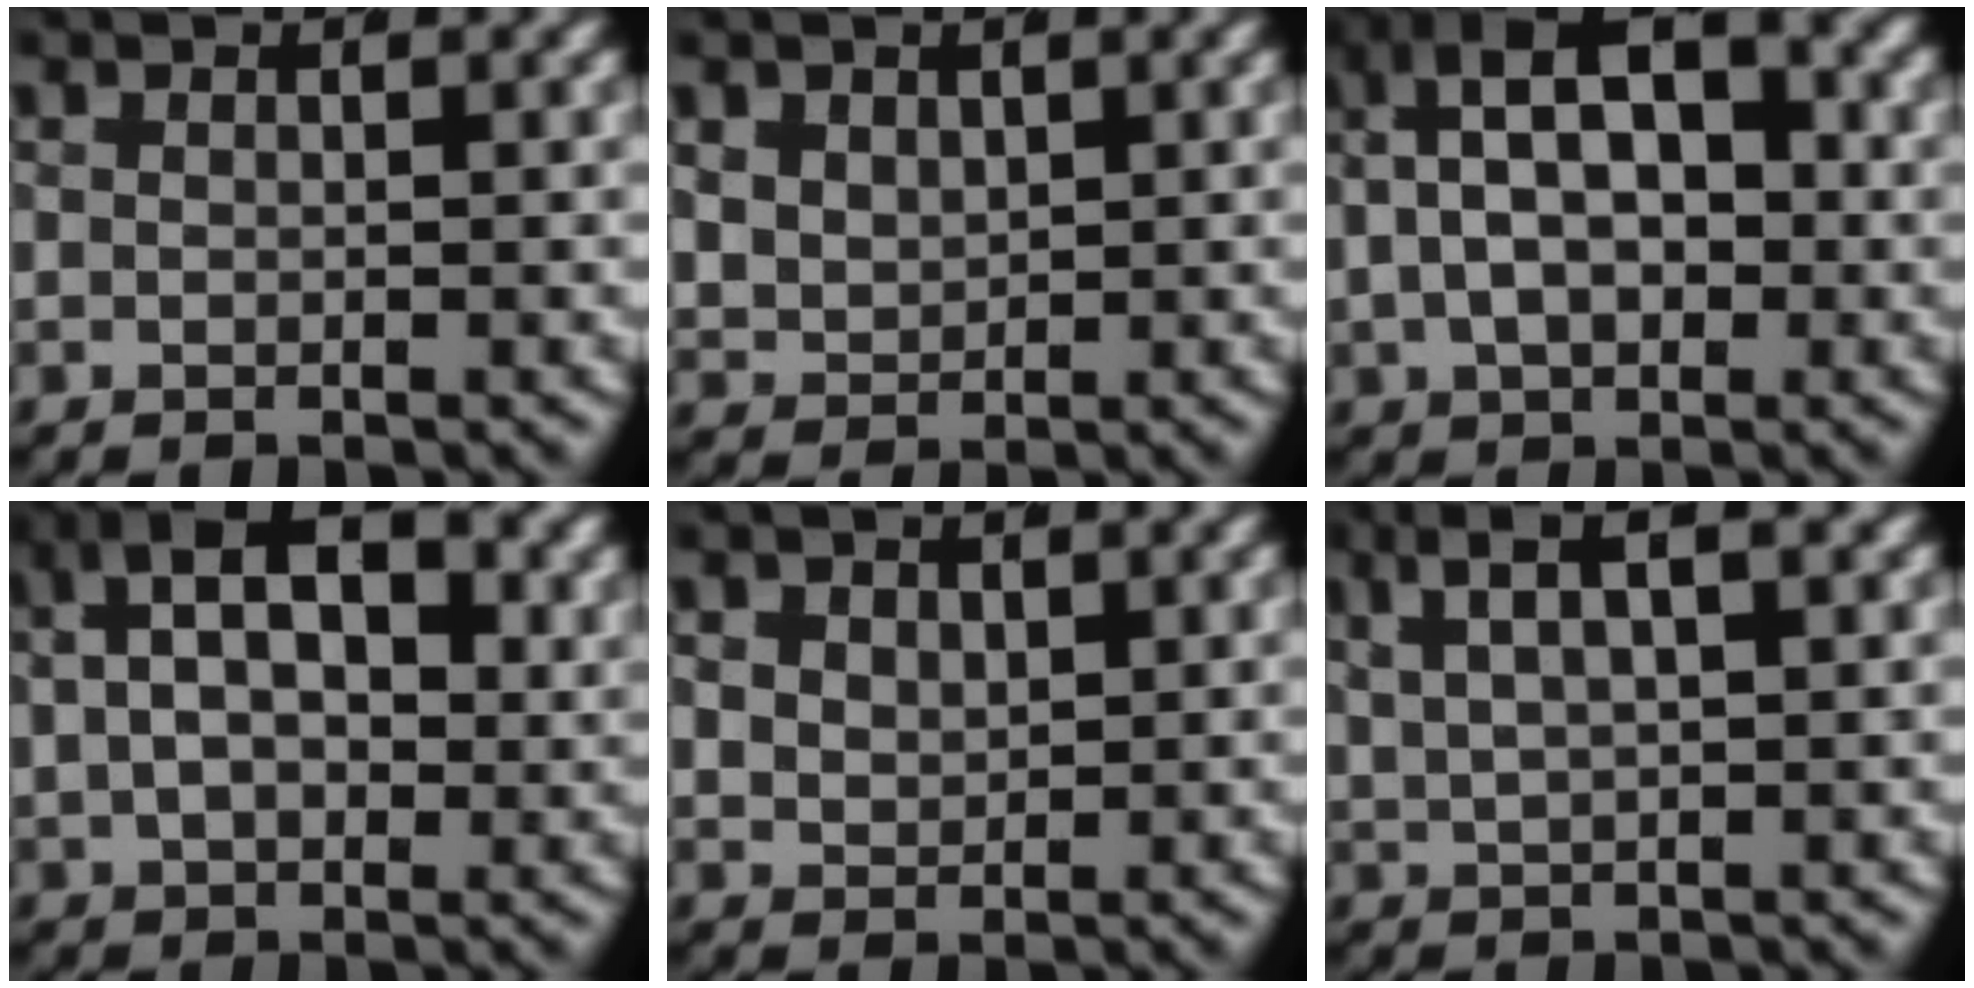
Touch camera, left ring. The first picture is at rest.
{"total": 4.5, "force": [0.3, 4.1, 1.7], "torque": [-0.077, -0.028, 0.013]}
{"total": 10.1, "force": [0.9, 6.9, 7.4], "torque": [-0.124, 0.009, 0.000]}
{"total": 8.5, "force": [1.6, 5.4, 6.3], "torque": [-0.095, 0.009, 0.013]}
{"total": 3.1, "force": [0.3, 2.8, 1.3], "torque": [-0.053, -0.023, 0.016]}
{"total": 5.3, "force": [2.4, 2.7, 3.8], "torque": [-0.067, 0.021, 0.032]}